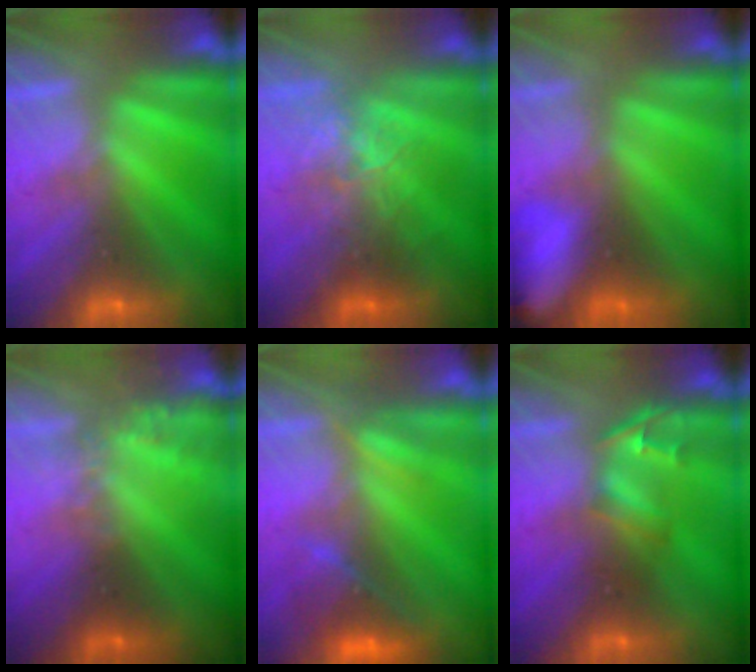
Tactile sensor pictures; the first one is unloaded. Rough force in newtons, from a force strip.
{"total": 2.4}
{"total": 8.1}
{"total": 2.3}
{"total": 3.0}
{"total": 2.4}